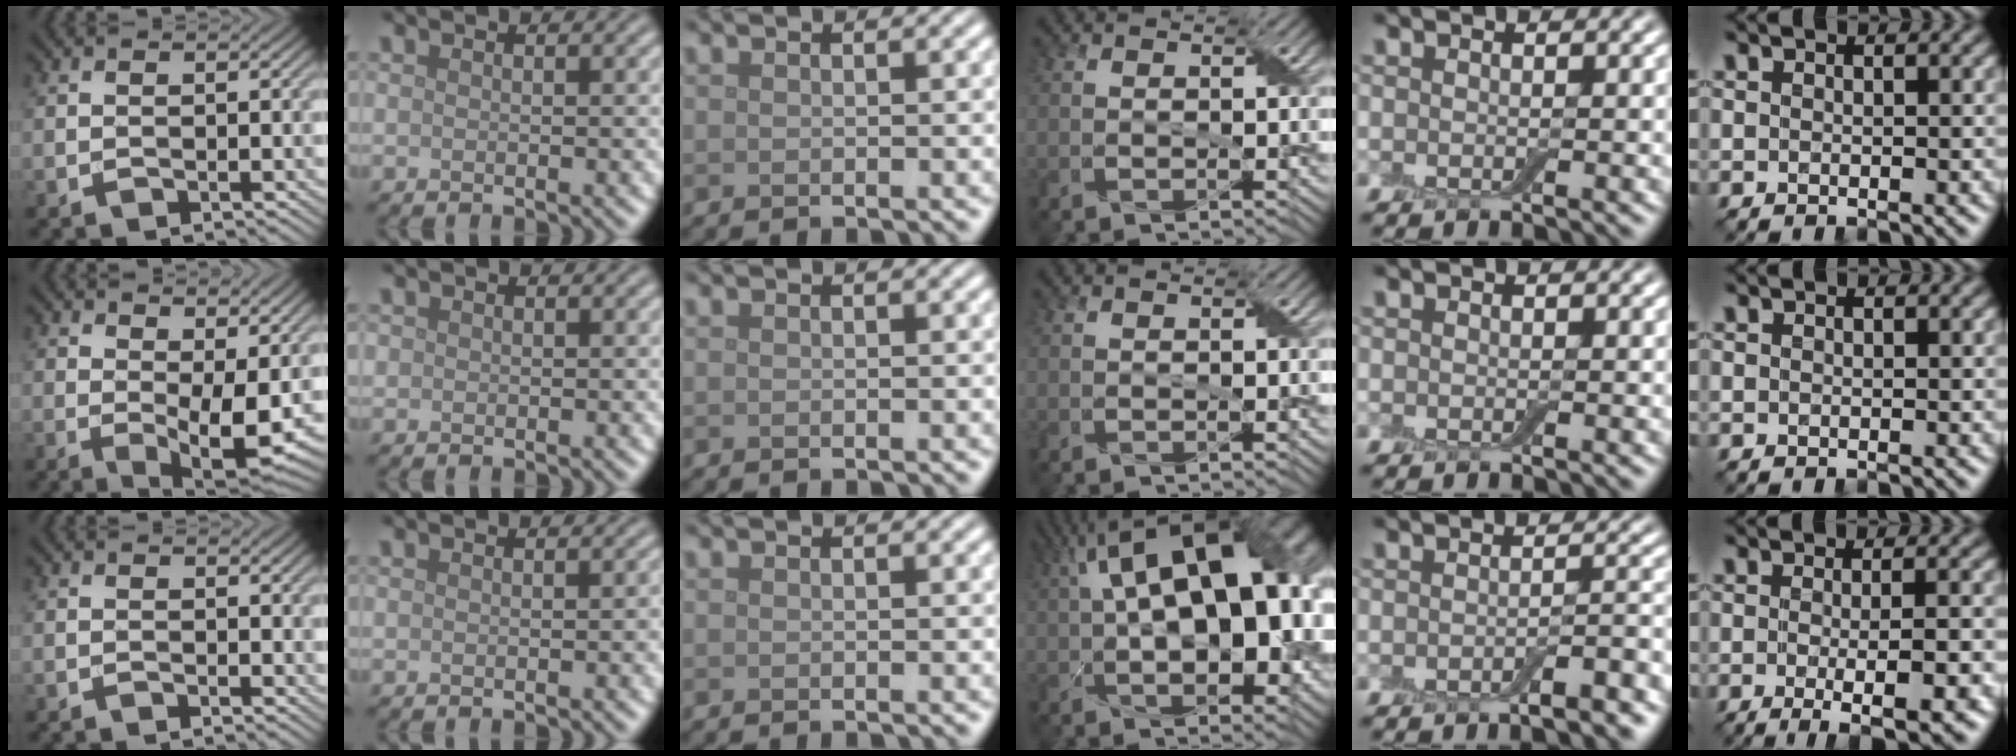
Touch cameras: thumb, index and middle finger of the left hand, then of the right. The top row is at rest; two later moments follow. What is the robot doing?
{"motion": "wrap", "object": "adhesive wrap"}